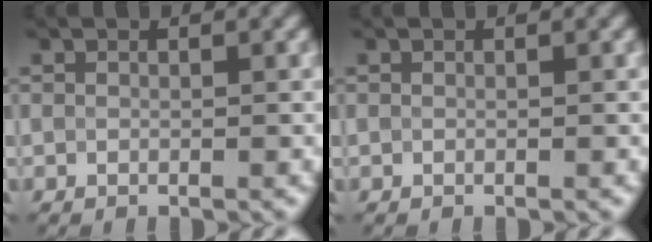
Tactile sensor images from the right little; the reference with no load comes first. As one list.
[{"total": 0.0}]